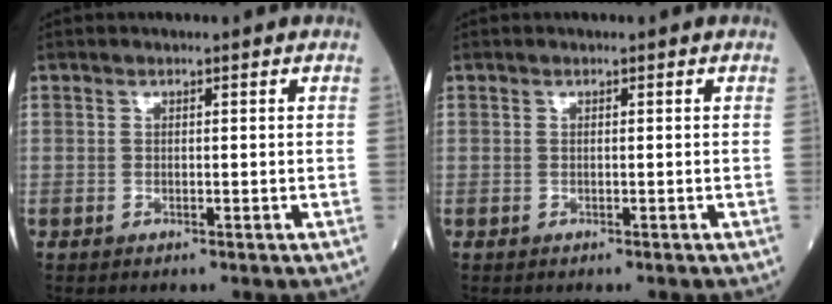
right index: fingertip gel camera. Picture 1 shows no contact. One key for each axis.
{"total": 0.0}